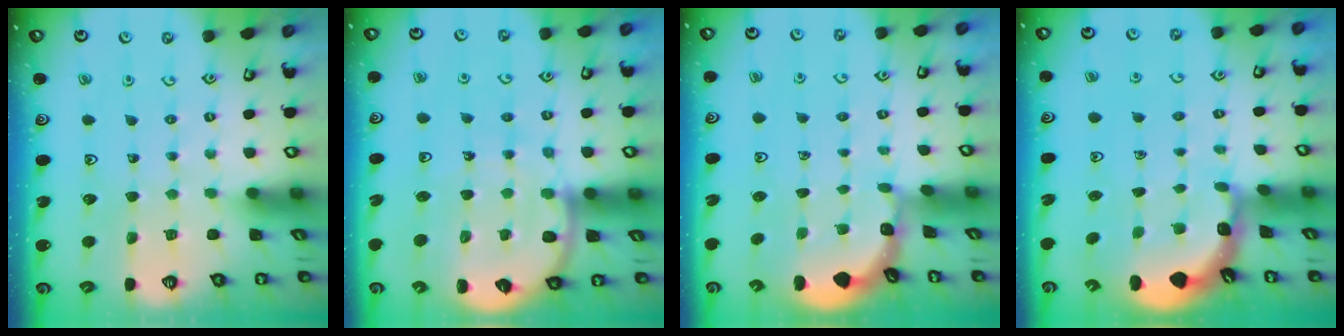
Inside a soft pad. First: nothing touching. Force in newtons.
{"total": 9.9, "press": 9.7, "slide": 2.2}
{"total": 1.7, "press": 1.7, "slide": 0.1}
{"total": 2.8, "press": 2.8, "slide": 0.2}